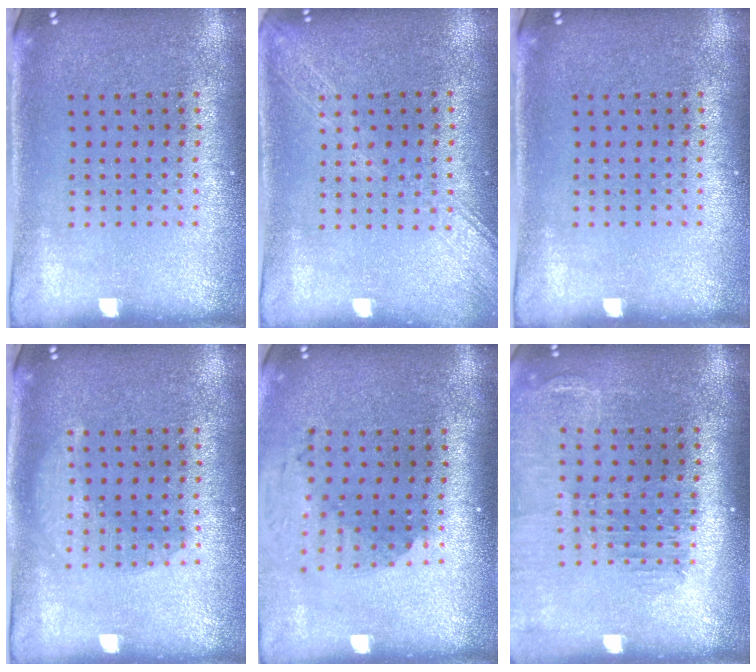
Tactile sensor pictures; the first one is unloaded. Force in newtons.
{"total": 1.6, "press": 1.6, "slide": 0.3}
{"total": 0.0}
{"total": 1.9, "press": 1.9, "slide": 0.3}
{"total": 1.9, "press": 1.4, "slide": 1.3}
{"total": 1.4, "press": 1.4, "slide": 0.2}